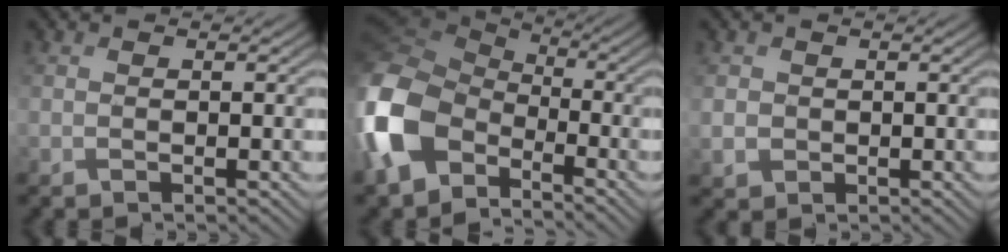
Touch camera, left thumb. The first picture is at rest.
{"total": 13.2, "force": [-5.4, 8.8, 8.2], "torque": [-0.234, -0.024, -0.119]}
{"total": 2.3, "force": [0.1, 2.2, 0.6], "torque": [-0.024, -0.007, 0.001]}